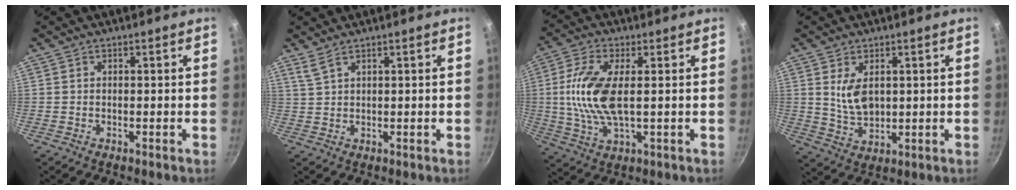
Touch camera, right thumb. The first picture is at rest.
{"total": 2.3, "force": [1.7, 0.5, 1.4], "torque": [-0.031, -0.006, 0.042]}
{"total": 11.5, "force": [0.9, 4.7, 10.4], "torque": [-0.225, -0.001, 0.016]}
{"total": 6.6, "force": [1.8, 4.0, 4.9], "torque": [-0.078, -0.023, 0.044]}